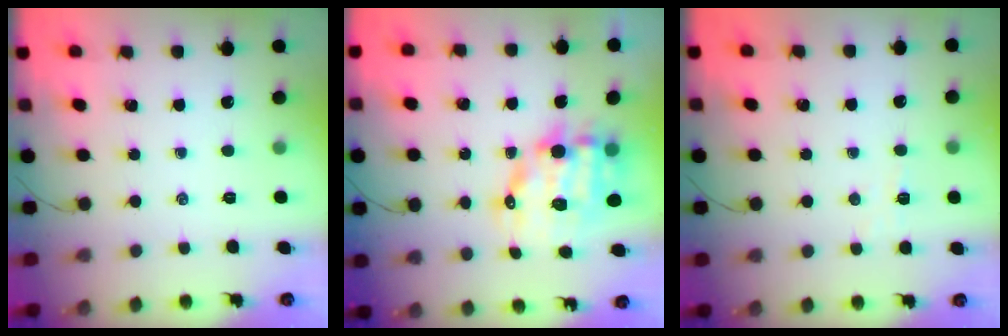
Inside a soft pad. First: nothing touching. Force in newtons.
{"total": 13.5, "press": 13.1, "slide": 3.2}
{"total": 2.9, "press": 2.7, "slide": 0.8}